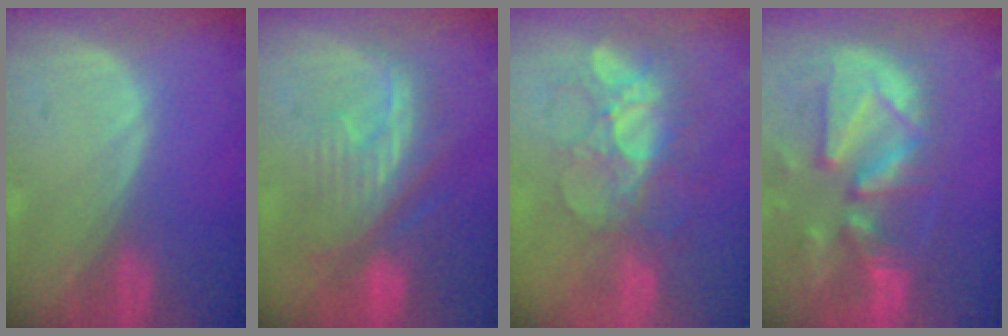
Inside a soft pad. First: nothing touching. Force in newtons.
{"total": 10.0, "press": 9.0, "slide": 4.4}
{"total": 8.7, "press": 7.8, "slide": 3.7}
{"total": 13.3, "press": 11.4, "slide": 6.9}